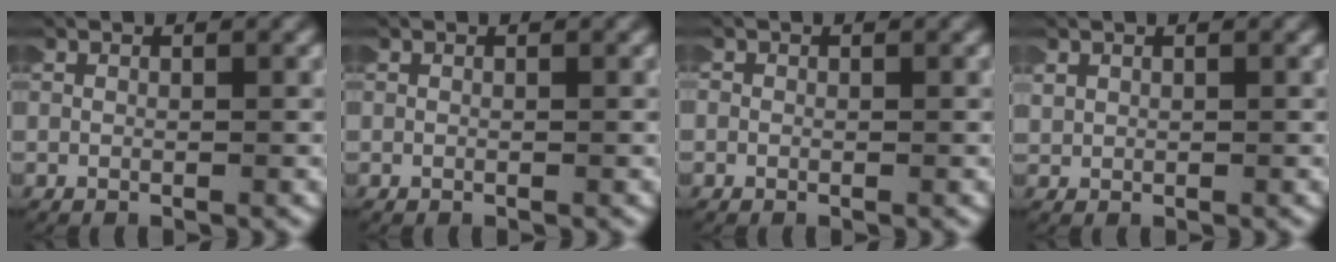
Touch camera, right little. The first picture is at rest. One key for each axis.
{"total": 0.0}
{"total": 0.9, "fx": -0.3, "fy": 0.8, "fz": 0.0, "tx": -0.005, "ty": 0.001, "tz": -0.010}
{"total": 1.0, "fx": 0.4, "fy": 0.8, "fz": 0.4, "tx": -0.017, "ty": 0.001, "tz": 0.011}